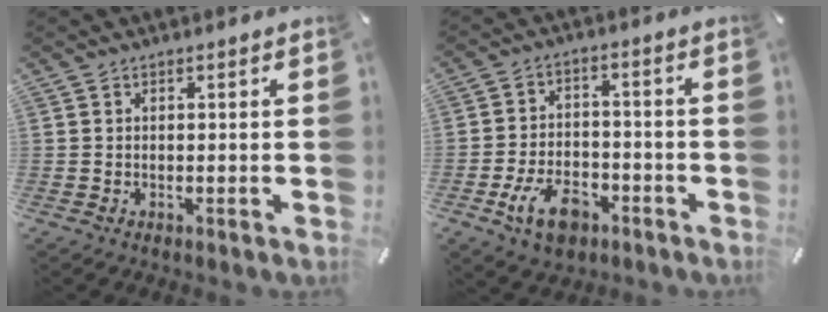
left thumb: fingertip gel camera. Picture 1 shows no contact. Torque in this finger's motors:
{"motor_torque": [0.47, 1.29, 0.54, 0.31, 0.05]}